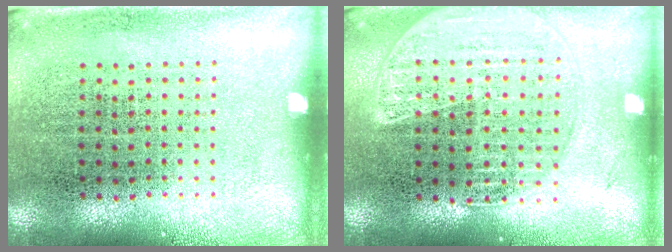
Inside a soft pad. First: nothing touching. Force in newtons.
{"total": 1.6, "press": 1.6, "slide": 0.5}